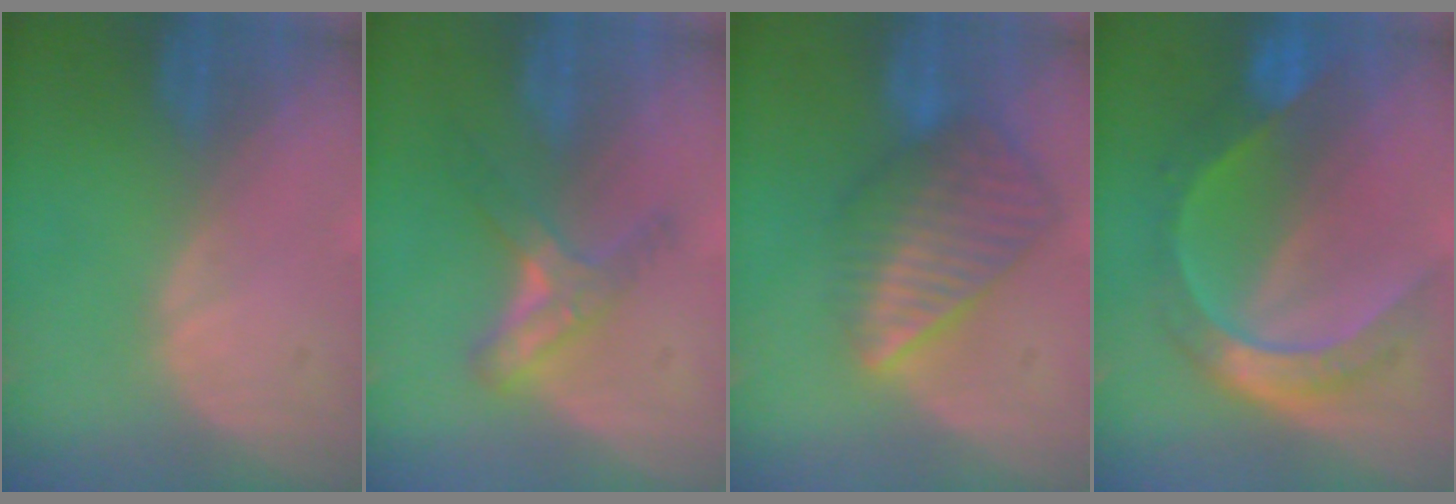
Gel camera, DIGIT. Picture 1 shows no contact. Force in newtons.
{"total": 5.4, "press": 5.0, "slide": 2.1}
{"total": 8.7, "press": 7.6, "slide": 4.2}
{"total": 8.3, "press": 8.2, "slide": 0.8}